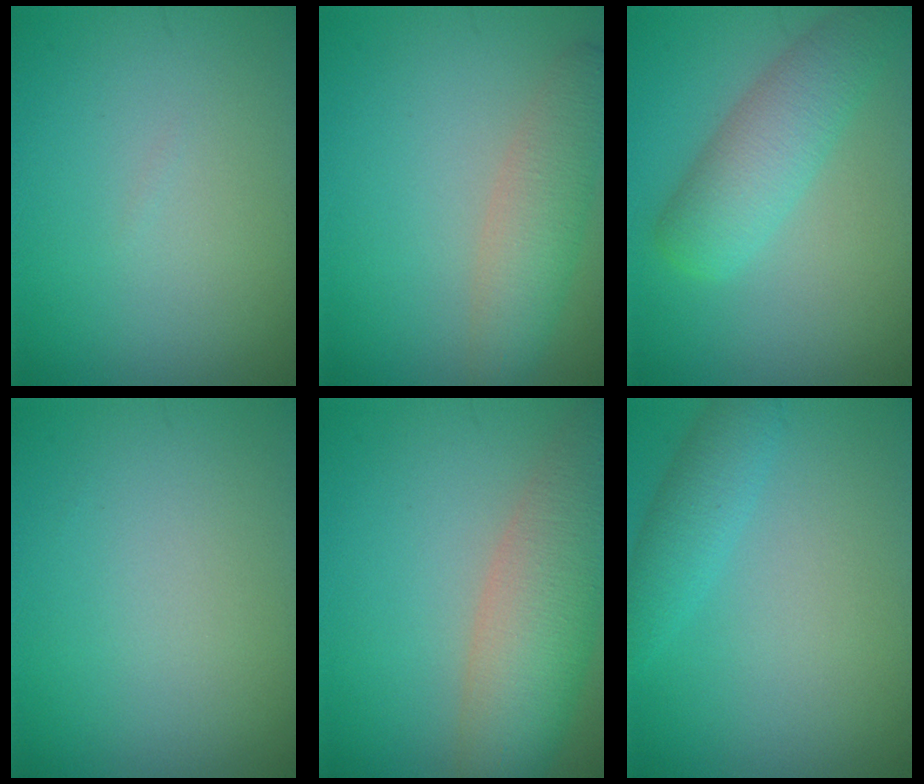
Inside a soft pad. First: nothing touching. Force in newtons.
{"total": 3.8, "press": 3.8, "slide": 0.1}
{"total": 5.8, "press": 5.8, "slide": 0.2}
{"total": 0.0}
{"total": 7.5, "press": 7.5, "slide": 0.3}
{"total": 2.6, "press": 2.6, "slide": 0.2}